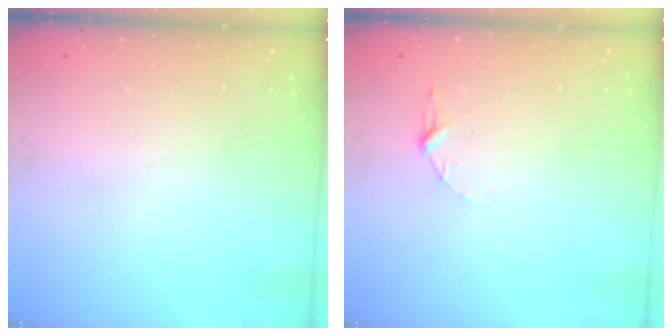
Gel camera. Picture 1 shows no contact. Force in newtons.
{"total": 4.7, "press": 4.7, "slide": 0.5}